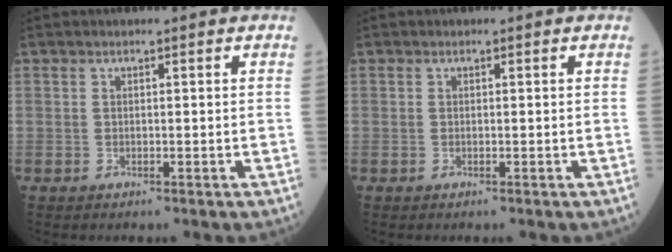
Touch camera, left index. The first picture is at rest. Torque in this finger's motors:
{"motor_torque": [0.00, 0.00, 0.00, 0.00]}